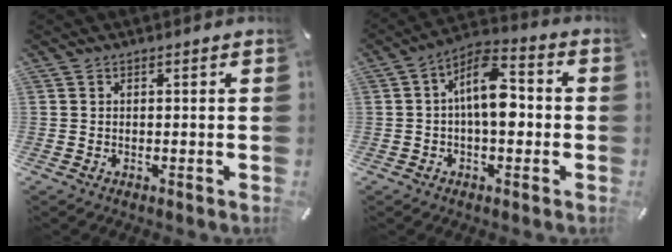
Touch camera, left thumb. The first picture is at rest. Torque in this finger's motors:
{"motor_torque": [0.12, 0.77, 1.19, -0.06, 0.18]}